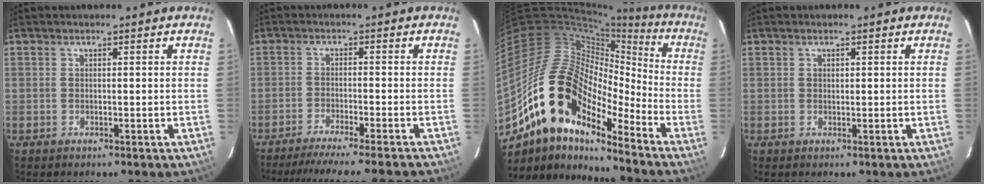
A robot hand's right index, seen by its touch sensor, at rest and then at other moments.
{"total": 10.9, "force": [-9.9, -1.0, 4.5], "torque": [-0.088, -0.020, -0.150]}
{"total": 18.9, "force": [-12.5, 8.7, 11.1], "torque": [-0.195, -0.005, -0.244]}
{"total": 0.6, "force": [0.3, 0.5, 0.2], "torque": [-0.003, 0.003, 0.006]}